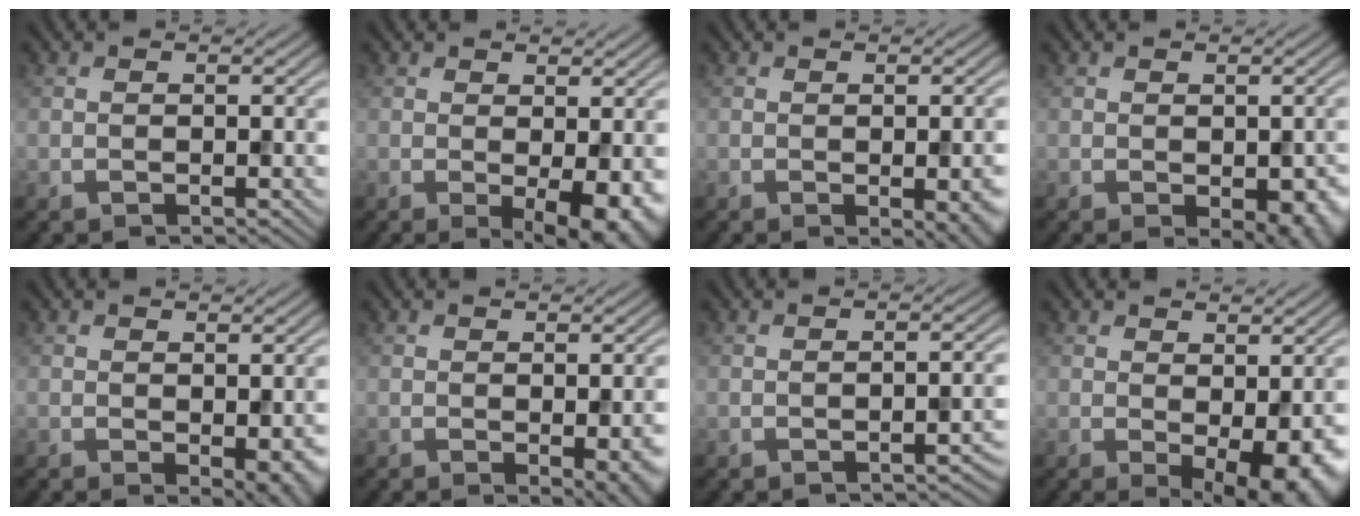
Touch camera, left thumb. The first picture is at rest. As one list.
[{"total": 4.5, "force": [0.0, 1.9, 4.1], "torque": [-0.056, -0.010, 0.003]}, {"total": 5.3, "force": [-1.7, 1.7, 4.7], "torque": [-0.055, -0.014, -0.011]}, {"total": 5.0, "force": [-1.8, 2.7, 3.8], "torque": [-0.046, -0.023, -0.009]}, {"total": 3.4, "force": [-0.9, 1.5, 2.9], "torque": [-0.034, -0.013, -0.006]}, {"total": 4.8, "force": [-1.4, 1.4, 4.3], "torque": [-0.050, -0.015, -0.007]}, {"total": 2.1, "force": [-1.3, 0.5, 1.6], "torque": [-0.019, 0.004, -0.021]}, {"total": 5.8, "force": [-0.6, 2.7, 5.1], "torque": [-0.070, -0.016, 0.005]}]